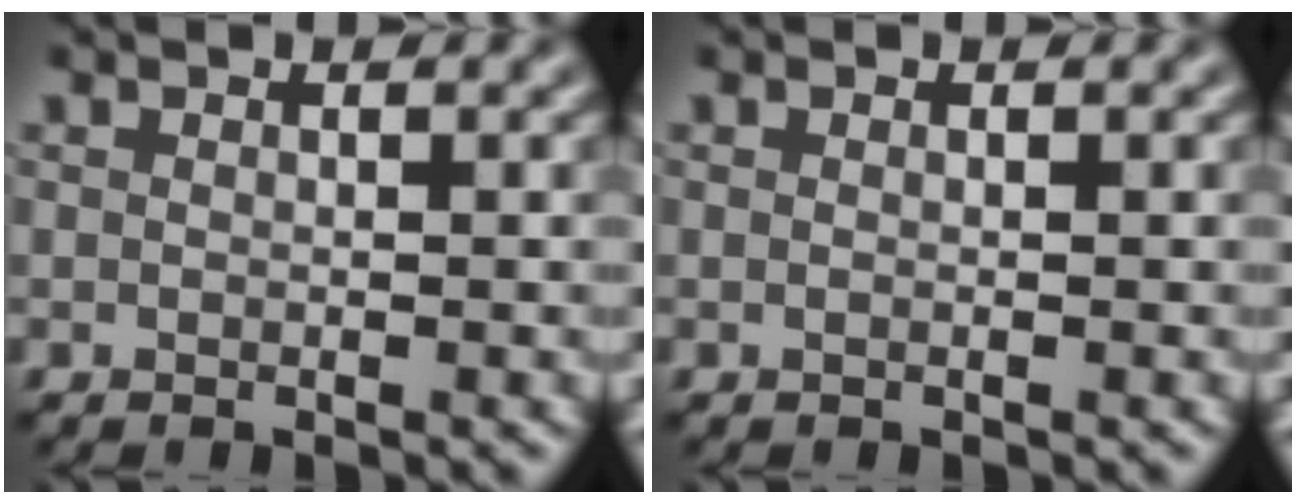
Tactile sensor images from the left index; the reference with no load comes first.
{"total": 0.0}